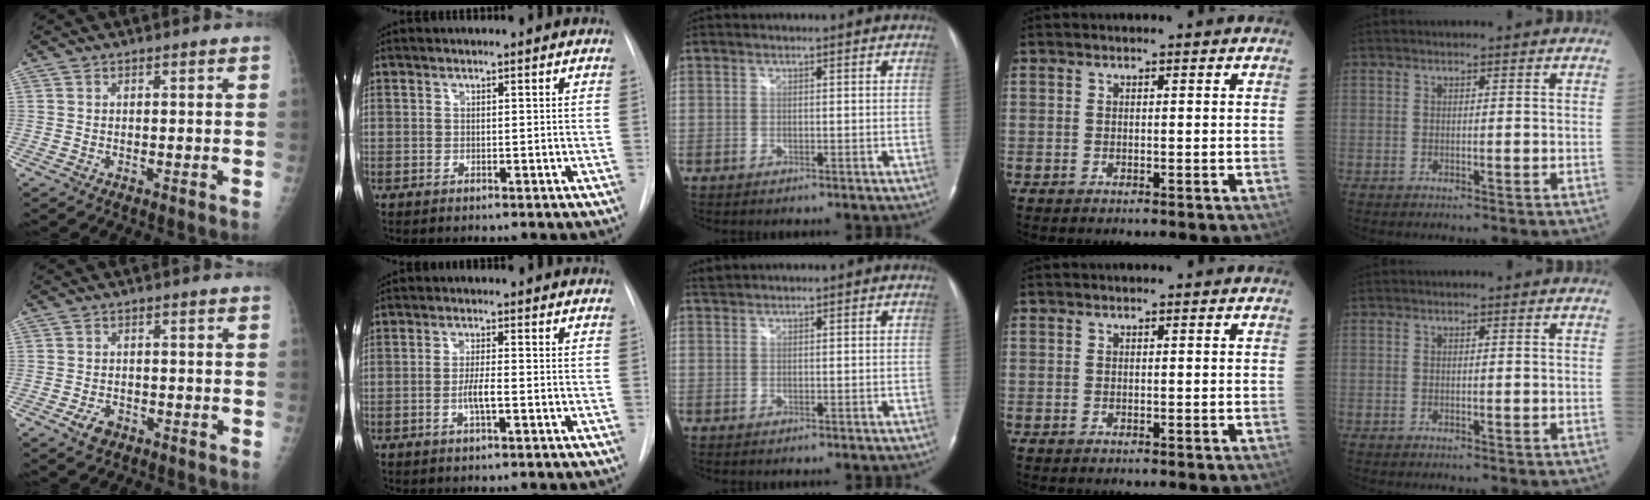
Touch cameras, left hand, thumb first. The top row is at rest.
{"thumb": {"total": 3.0, "force": [-1.7, 1.8, 1.6], "torque": [-0.029, 0.011, -0.024]}, "index": {"total": 3.0, "force": [-1.0, 0.3, 2.8], "torque": [-0.056, -0.003, -0.019]}, "middle": {"total": 1.0, "force": [0.9, -0.1, -0.1], "torque": [-0.008, 0.009, 0.025]}}